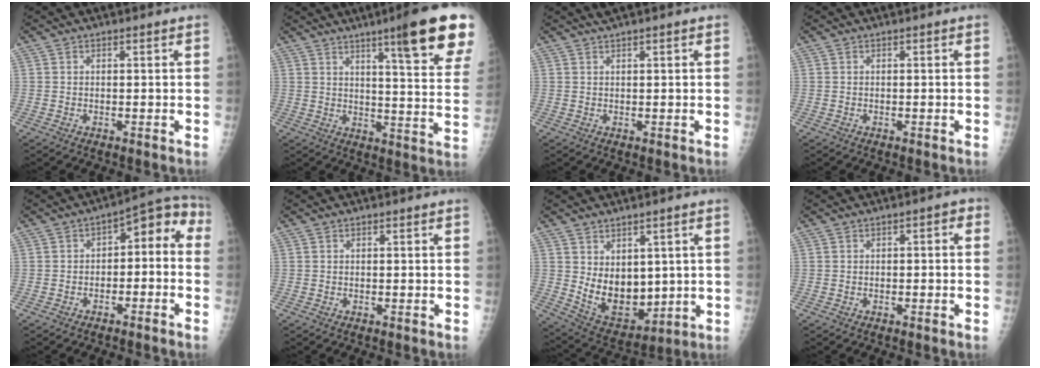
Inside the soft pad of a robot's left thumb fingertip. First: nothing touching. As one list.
[{"total": 18.5, "force": [11.4, 1.9, 14.4], "torque": [-0.166, -0.054, 0.144]}, {"total": 2.2, "force": [1.7, 0.3, 1.5], "torque": [-0.024, 0.009, 0.028]}, {"total": 0.0}, {"total": 8.1, "force": [-1.7, 5.1, 6.1], "torque": [-0.040, 0.058, -0.034]}, {"total": 0.0}, {"total": 11.7, "force": [1.3, 7.8, 8.7], "torque": [-0.099, -0.030, 0.053]}, {"total": 1.7, "force": [0.0, 1.0, 1.3], "torque": [-0.008, 0.012, -0.007]}]